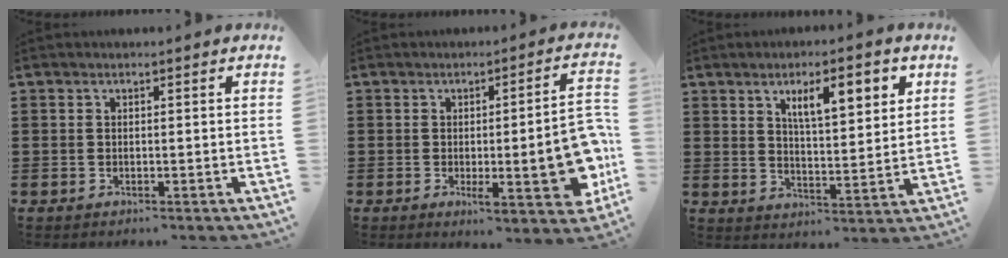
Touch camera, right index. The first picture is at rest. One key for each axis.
{"total": 11.7, "fx": -1.7, "fy": 2.9, "fz": 11.2, "tx": -0.153, "ty": -0.017, "tz": -0.025}
{"total": 7.7, "fx": 3.6, "fy": 2.3, "fz": 6.4, "tx": -0.108, "ty": 0.000, "tz": 0.056}